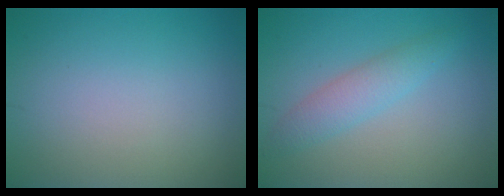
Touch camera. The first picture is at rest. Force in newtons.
{"total": 2.7, "press": 2.7, "slide": 0.1}